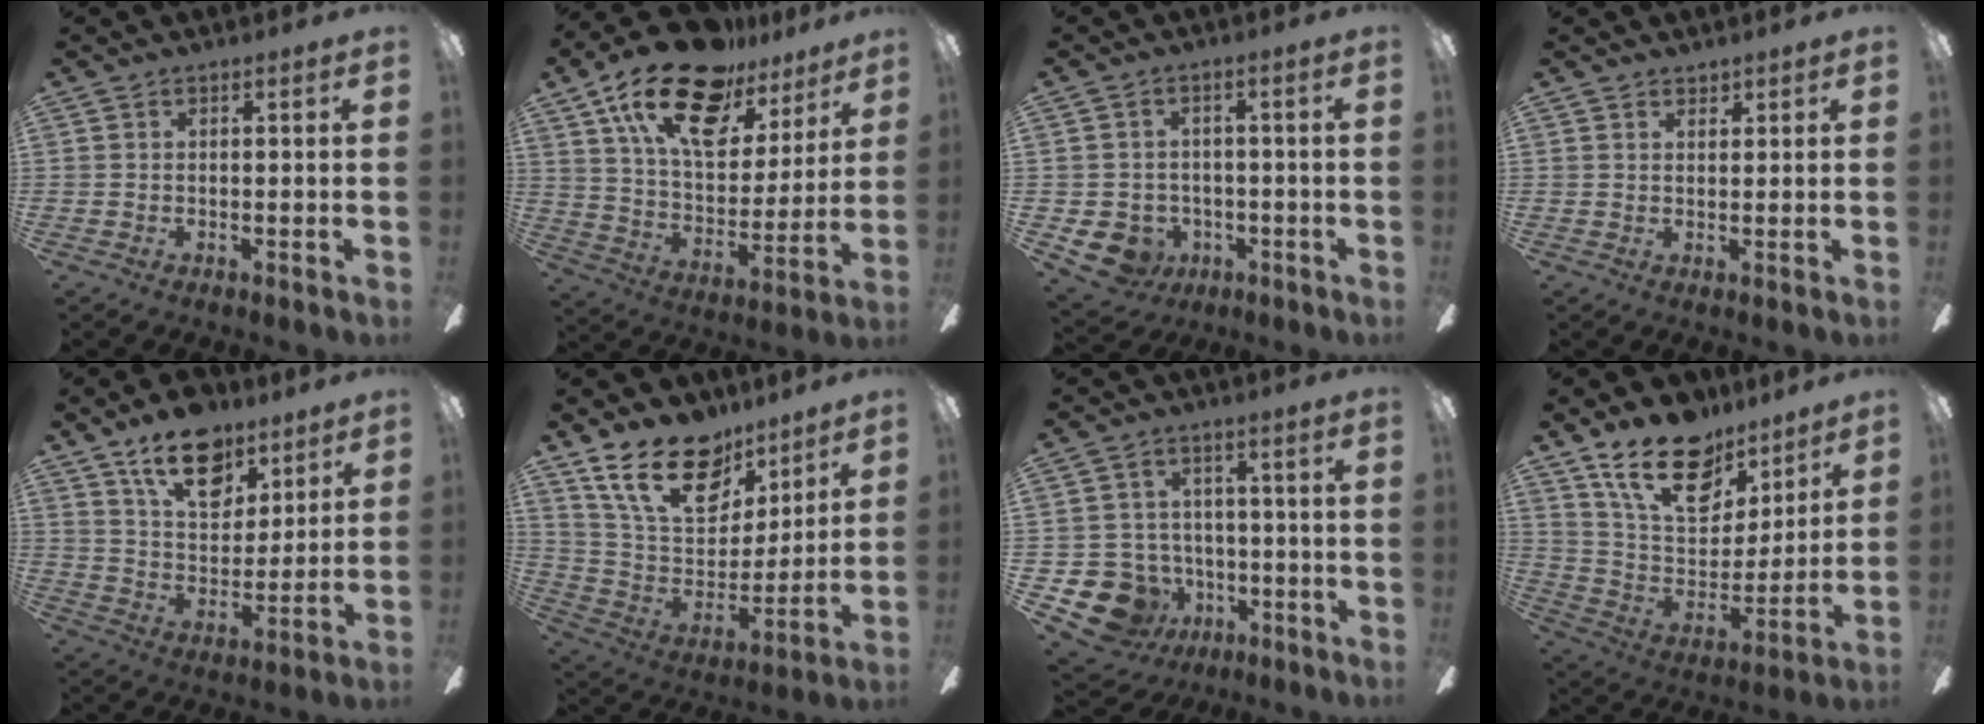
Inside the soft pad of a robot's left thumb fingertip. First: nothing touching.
{"total": 22.8, "force": [14.4, 11.1, 13.7], "torque": [-0.232, -0.071, 0.255]}
{"total": 6.0, "force": [-2.6, 5.1, 1.7], "torque": [-0.068, 0.009, -0.048]}
{"total": 1.6, "force": [1.6, 0.3, 0.0], "torque": [-0.001, -0.003, 0.031]}
{"total": 16.6, "force": [11.1, 9.0, 8.6], "torque": [-0.123, -0.055, 0.197]}
{"total": 21.7, "force": [13.7, 12.0, 11.7], "torque": [-0.206, -0.066, 0.254]}
{"total": 11.0, "force": [-5.3, 8.8, 4.1], "torque": [-0.116, 0.037, -0.086]}
{"total": 20.5, "force": [14.2, 10.5, 10.4], "torque": [-0.178, -0.078, 0.258]}